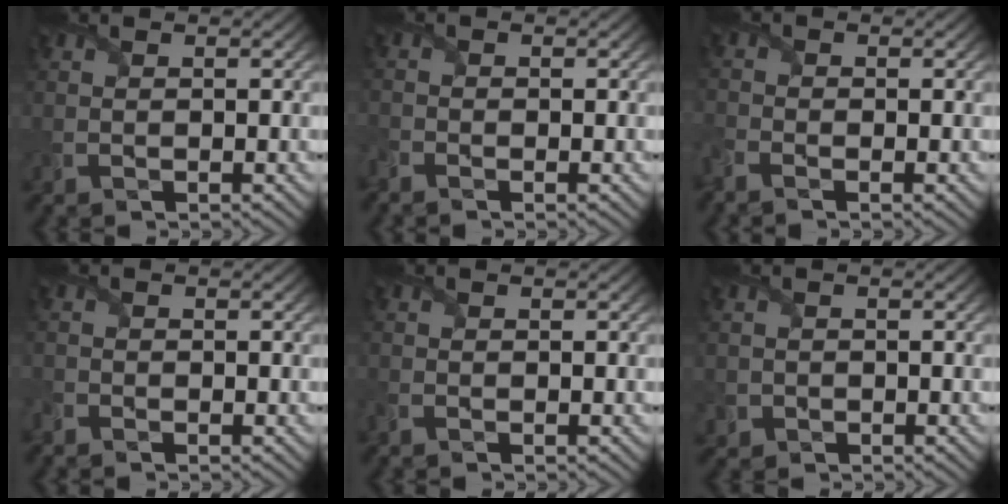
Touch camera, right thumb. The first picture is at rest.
{"total": 1.8, "force": [-1.6, 0.6, 0.5], "torque": [-0.019, -0.013, -0.042]}
{"total": 2.5, "force": [-2.1, 0.9, 1.1], "torque": [-0.036, -0.014, -0.056]}
{"total": 1.4, "force": [-1.3, 0.5, 0.2], "torque": [-0.012, -0.010, -0.035]}
{"total": 1.4, "force": [-1.1, 0.6, 0.6], "torque": [-0.022, -0.009, -0.028]}
{"total": 1.7, "force": [-0.8, 1.5, 0.2], "torque": [0.001, -0.007, -0.016]}